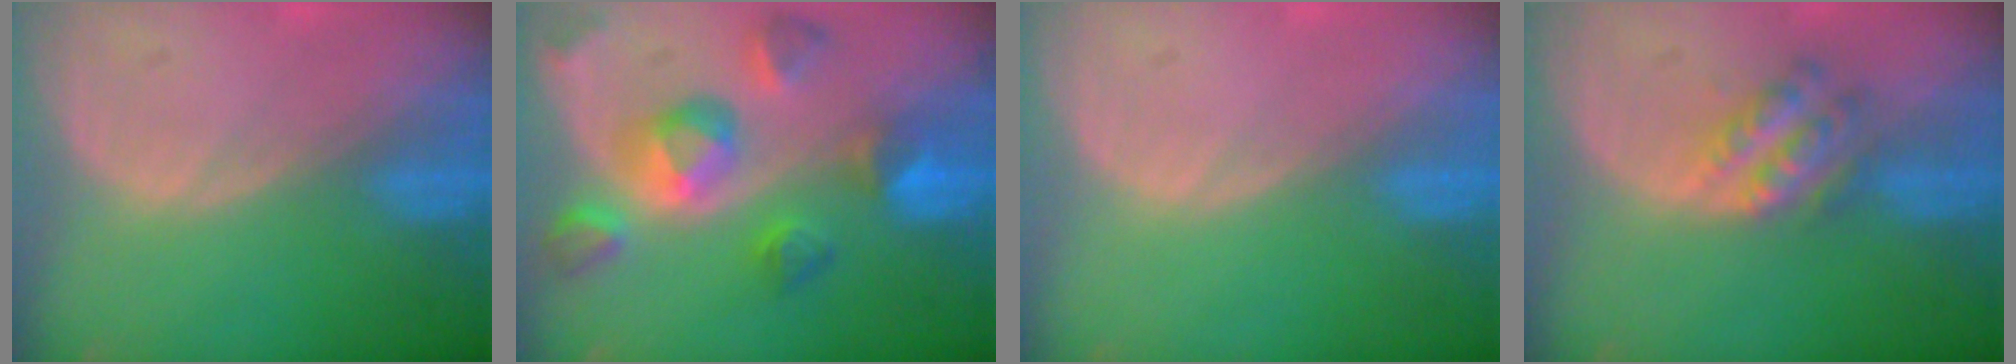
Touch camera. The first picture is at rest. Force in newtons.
{"total": 10.0, "press": 8.9, "slide": 4.6}
{"total": 0.6, "press": 0.1, "slide": 0.6}
{"total": 5.5, "press": 5.0, "slide": 2.4}